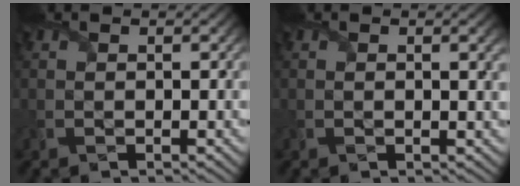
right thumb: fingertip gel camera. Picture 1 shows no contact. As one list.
[{"total": 1.8, "force": [0.3, 0.3, 1.8], "torque": [-0.030, 0.000, 0.004]}]